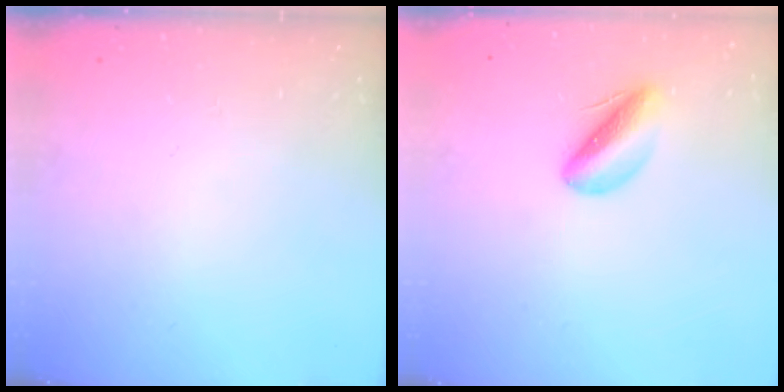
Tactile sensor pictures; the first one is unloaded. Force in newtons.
{"total": 6.3, "press": 6.1, "slide": 1.8}